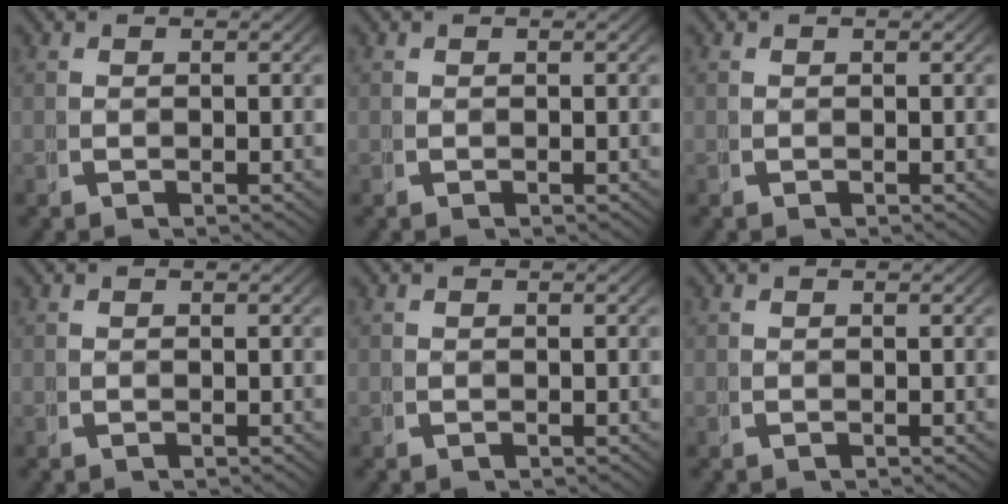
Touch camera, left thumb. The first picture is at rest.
{"total": 0.0}
{"total": 0.0}
{"total": 0.0}
{"total": 0.0}
{"total": 0.0}